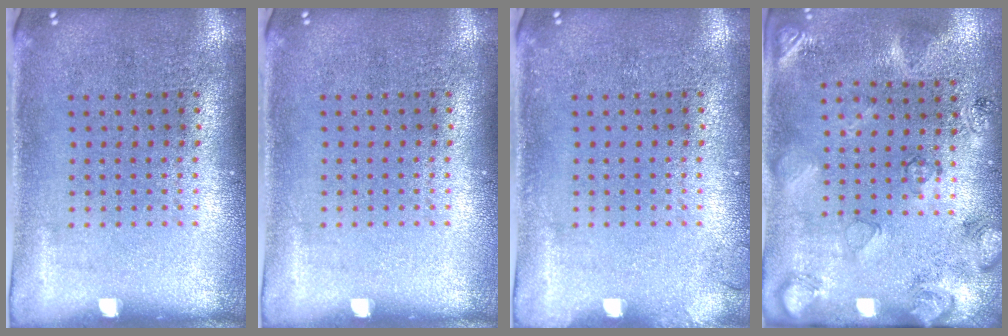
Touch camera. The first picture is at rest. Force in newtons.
{"total": 0.0}
{"total": 0.7, "press": 0.7, "slide": 0.2}
{"total": 2.6, "press": 1.7, "slide": 2.0}